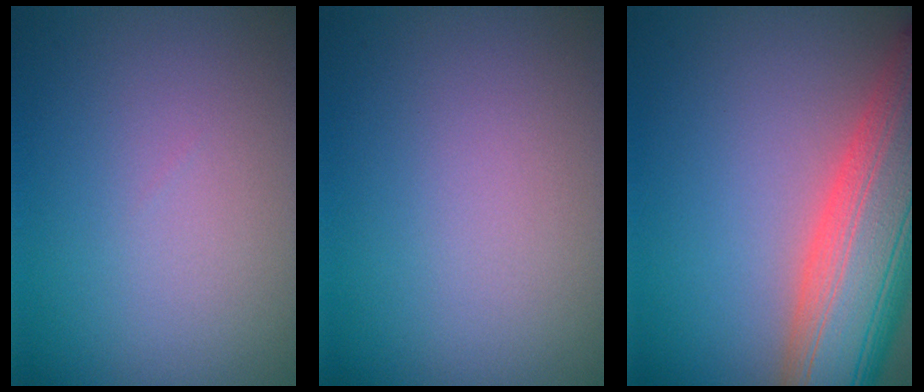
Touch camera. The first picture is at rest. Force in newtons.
{"total": 0.0}
{"total": 12.9, "press": 12.9, "slide": 0.6}